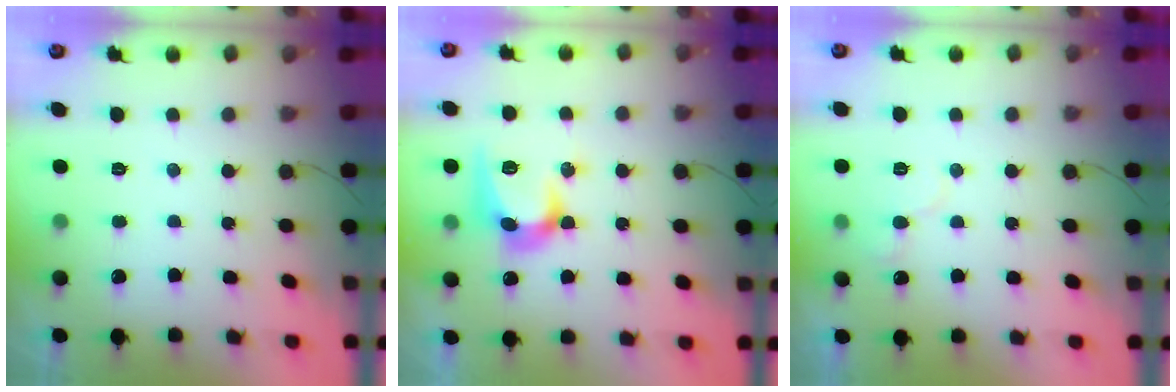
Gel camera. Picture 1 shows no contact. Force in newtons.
{"total": 13.5, "press": 13.5, "slide": 0.7}
{"total": 6.4, "press": 6.4, "slide": 0.5}